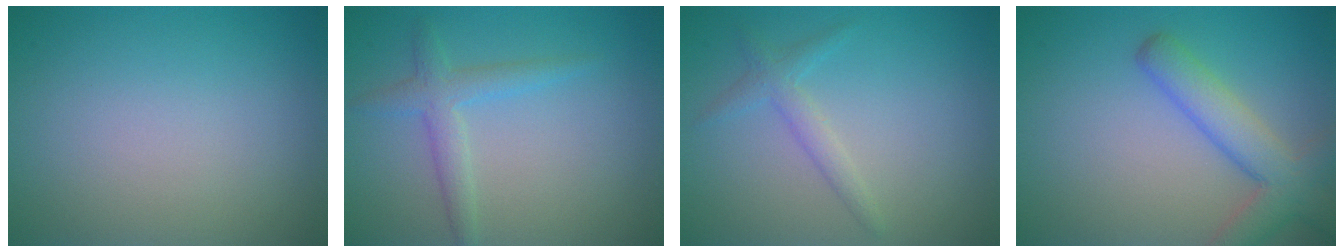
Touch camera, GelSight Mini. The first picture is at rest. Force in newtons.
{"total": 1.8, "press": 1.8, "slide": 0.1}
{"total": 1.8, "press": 1.8, "slide": 0.0}
{"total": 4.8, "press": 4.8, "slide": 0.3}